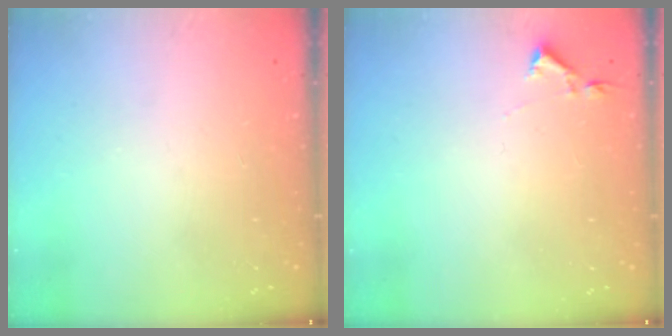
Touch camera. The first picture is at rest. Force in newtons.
{"total": 2.9, "press": 2.9, "slide": 0.5}